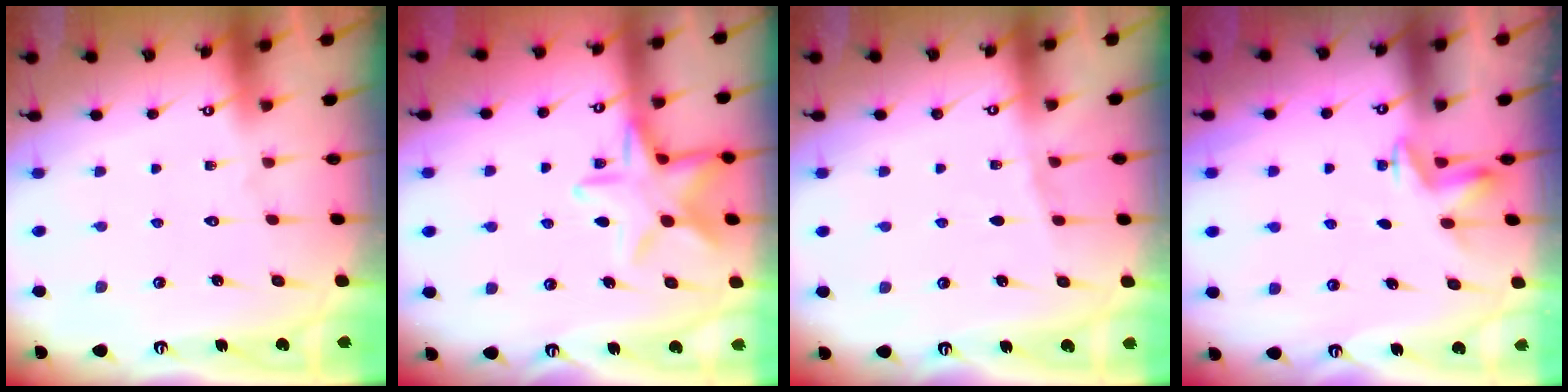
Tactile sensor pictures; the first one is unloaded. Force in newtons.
{"total": 13.0, "press": 13.0, "slide": 0.9}
{"total": 3.6, "press": 3.6, "slide": 0.5}
{"total": 3.1, "press": 2.9, "slide": 1.0}